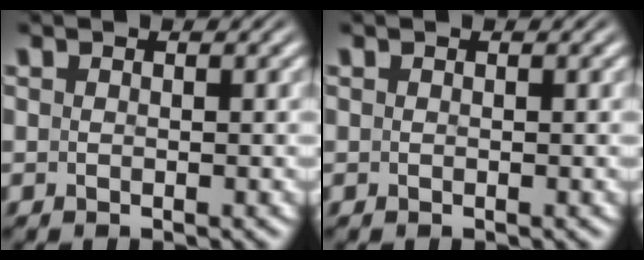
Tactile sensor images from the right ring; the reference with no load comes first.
{"total": 0.0}